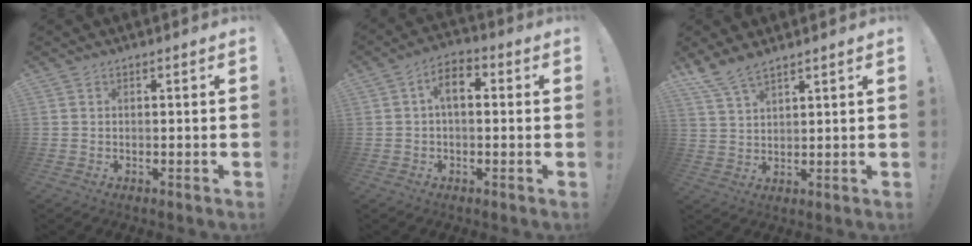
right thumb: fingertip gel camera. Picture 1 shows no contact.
{"total": 6.6, "force": [1.0, 3.8, 5.4], "torque": [-0.086, 0.008, 0.018]}
{"total": 6.0, "force": [5.2, 1.4, 2.7], "torque": [-0.064, -0.025, 0.101]}